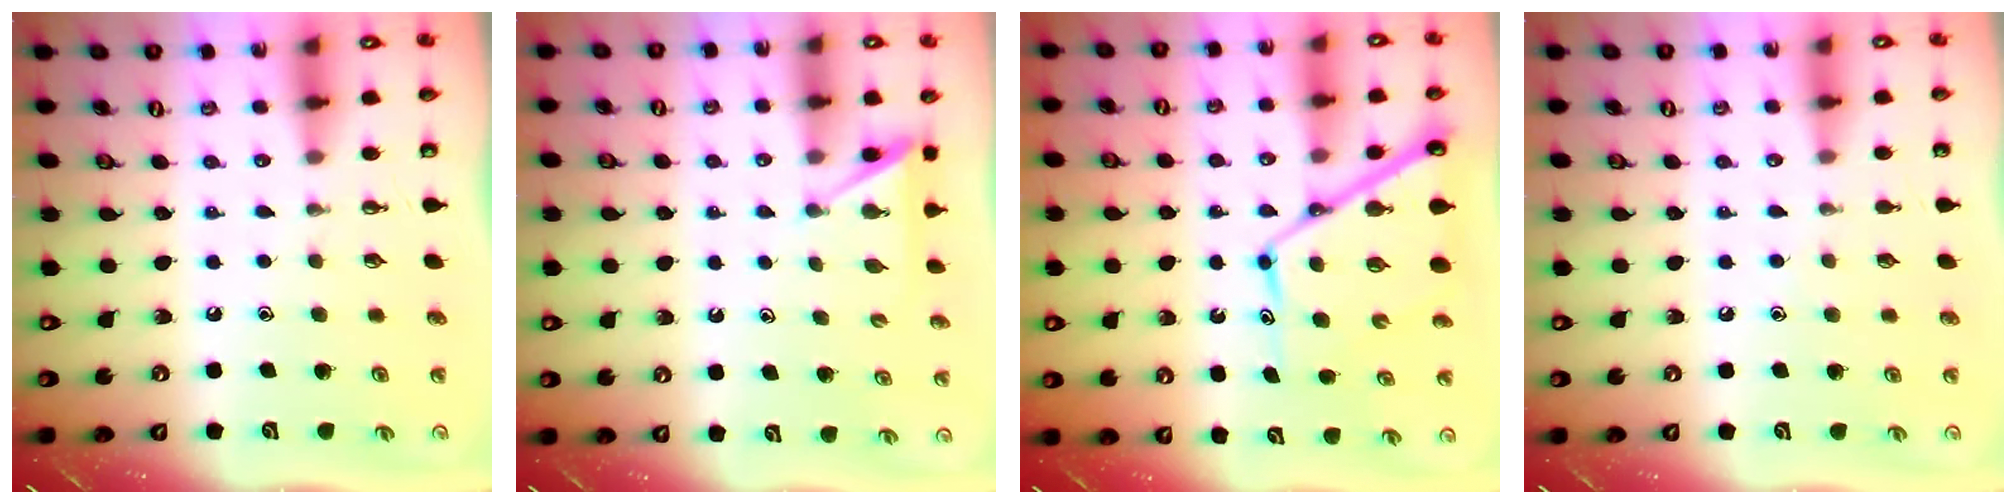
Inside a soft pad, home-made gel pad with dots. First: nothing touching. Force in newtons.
{"total": 4.6, "press": 4.6, "slide": 0.4}
{"total": 12.6, "press": 12.5, "slide": 1.1}
{"total": 2.7, "press": 2.6, "slide": 0.3}